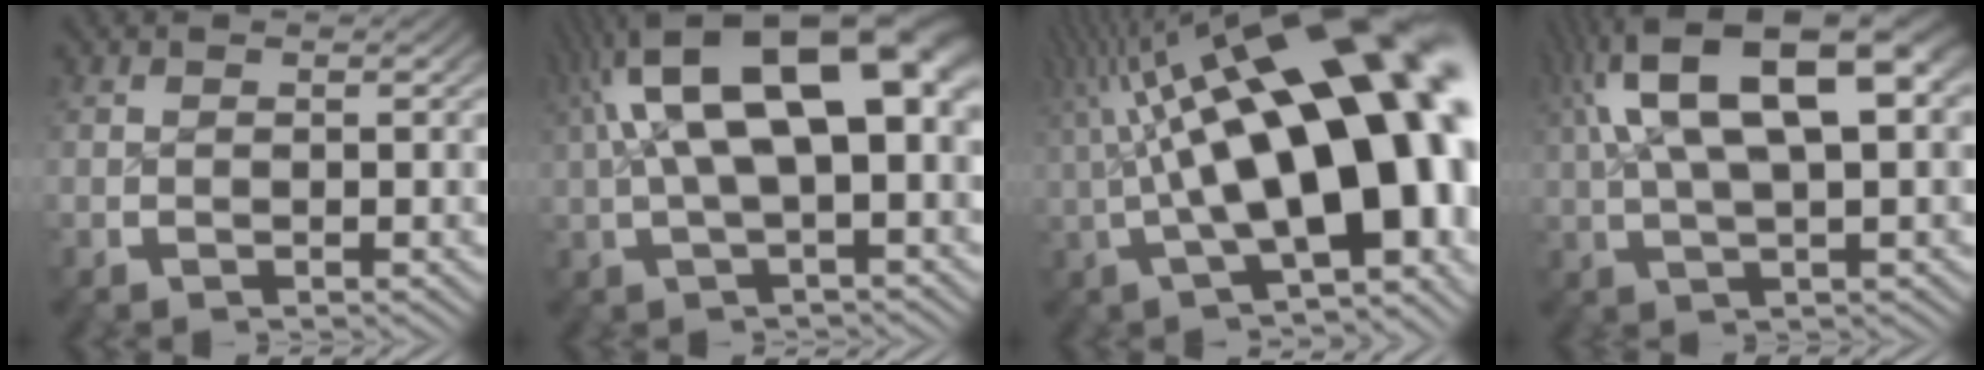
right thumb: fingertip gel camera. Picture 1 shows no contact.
{"total": 10.7, "force": [2.1, 4.7, 9.4], "torque": [-0.163, 0.011, 0.029]}
{"total": 18.7, "force": [0.9, 8.6, 16.5], "torque": [-0.248, -0.021, 0.027]}
{"total": 10.6, "force": [3.0, 5.2, 8.7], "torque": [-0.157, 0.011, 0.045]}